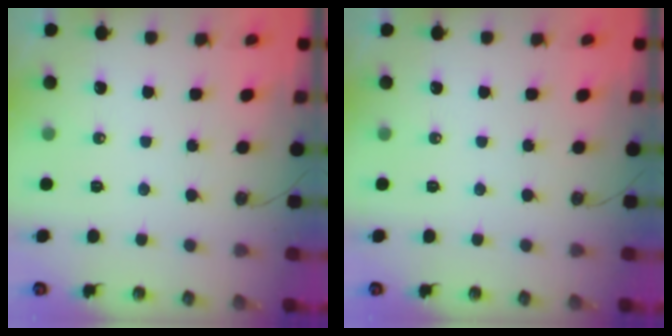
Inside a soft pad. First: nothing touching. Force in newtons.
{"total": 0.0}